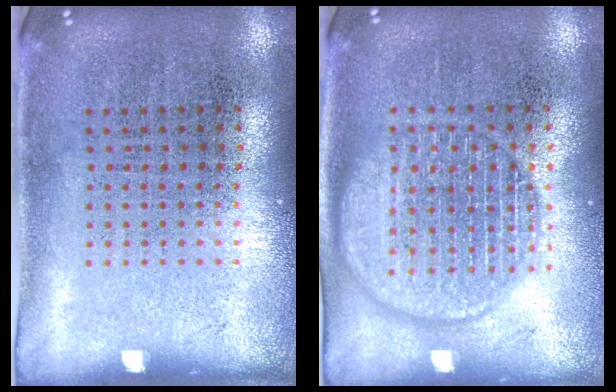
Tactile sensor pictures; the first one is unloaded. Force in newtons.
{"total": 3.0, "press": 3.0, "slide": 0.3}